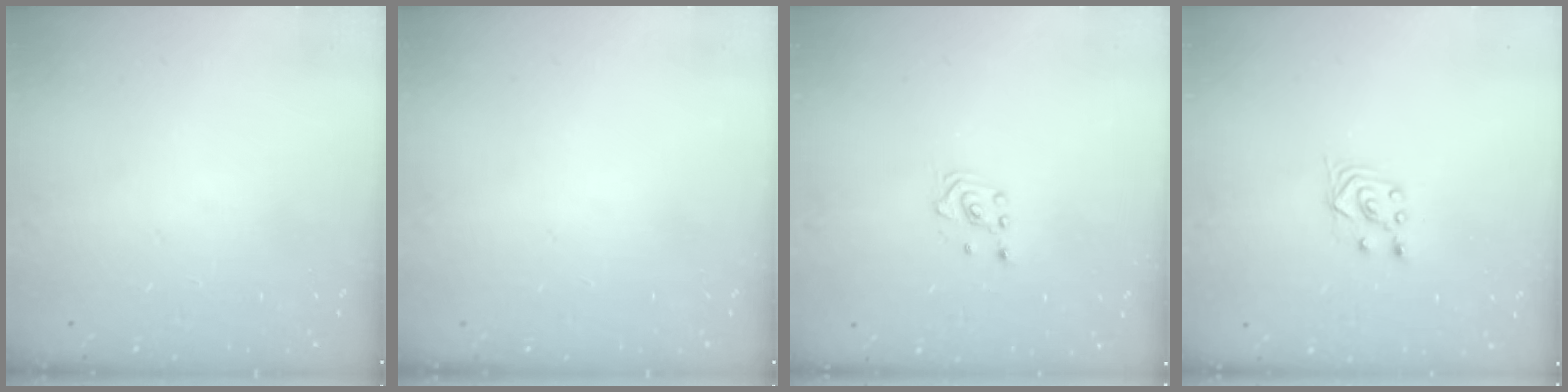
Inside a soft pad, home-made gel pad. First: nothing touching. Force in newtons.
{"total": 0.0}
{"total": 1.6, "press": 1.5, "slide": 0.2}
{"total": 2.5, "press": 2.2, "slide": 1.2}